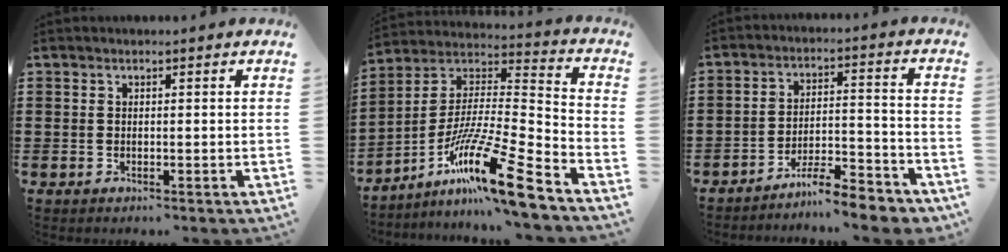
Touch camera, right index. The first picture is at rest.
{"total": 16.2, "force": [-10.8, 1.0, 12.0], "torque": [-0.217, 0.008, -0.195]}
{"total": 6.9, "force": [-6.4, 0.4, 2.3], "torque": [-0.034, 0.008, -0.122]}